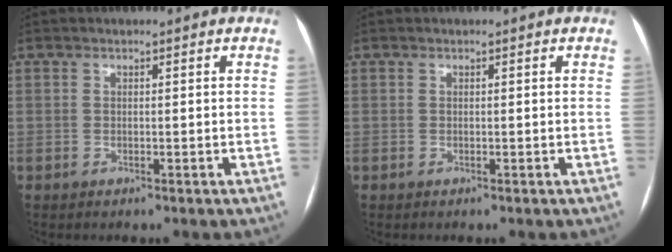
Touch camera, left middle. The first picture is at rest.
{"total": 0.0}